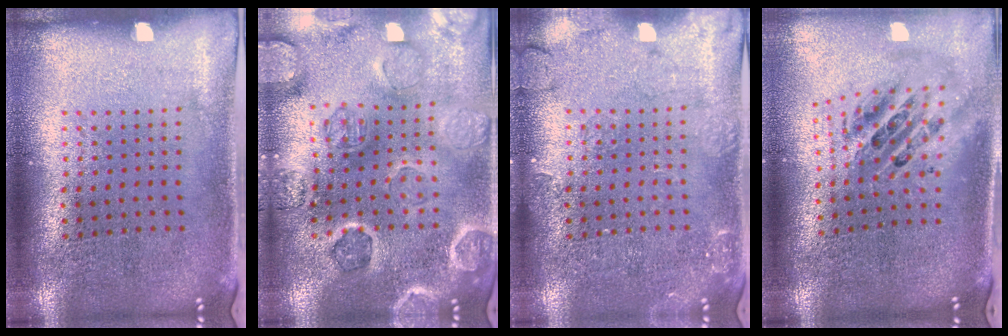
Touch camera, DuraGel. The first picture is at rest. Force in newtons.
{"total": 2.5, "press": 2.5, "slide": 0.4}
{"total": 2.2, "press": 2.2, "slide": 0.4}
{"total": 2.2, "press": 1.7, "slide": 1.4}